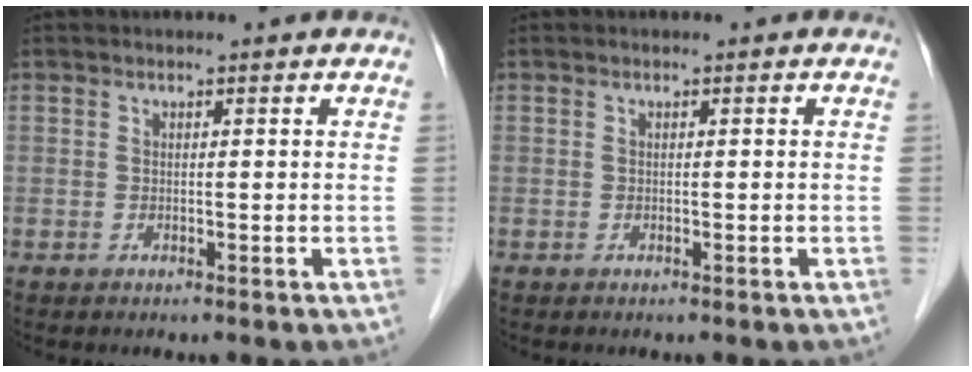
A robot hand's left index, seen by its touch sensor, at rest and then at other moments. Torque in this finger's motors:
{"motor_torque": [0.00, 0.00, -0.03, 0.00]}